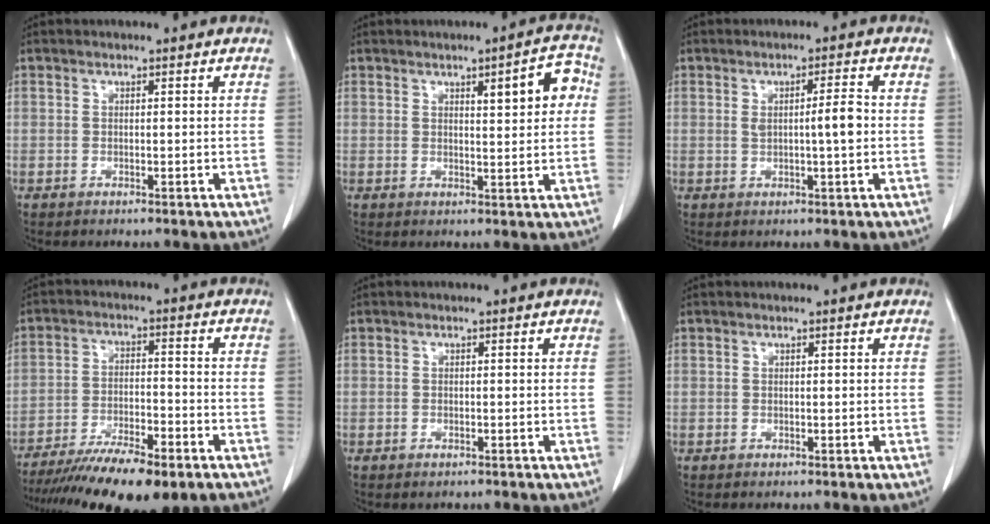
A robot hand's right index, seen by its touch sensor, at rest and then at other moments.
{"total": 6.2, "force": [1.8, 1.4, 5.8], "torque": [-0.072, 0.012, 0.021]}
{"total": 4.0, "force": [0.1, 0.2, 4.0], "torque": [-0.065, 0.001, 0.003]}
{"total": 15.8, "force": [-12.1, 2.7, 9.8], "torque": [-0.157, -0.024, -0.194]}
{"total": 0.6, "force": [-0.4, 0.3, 0.2], "torque": [-0.009, -0.001, -0.005]}
{"total": 0.0}